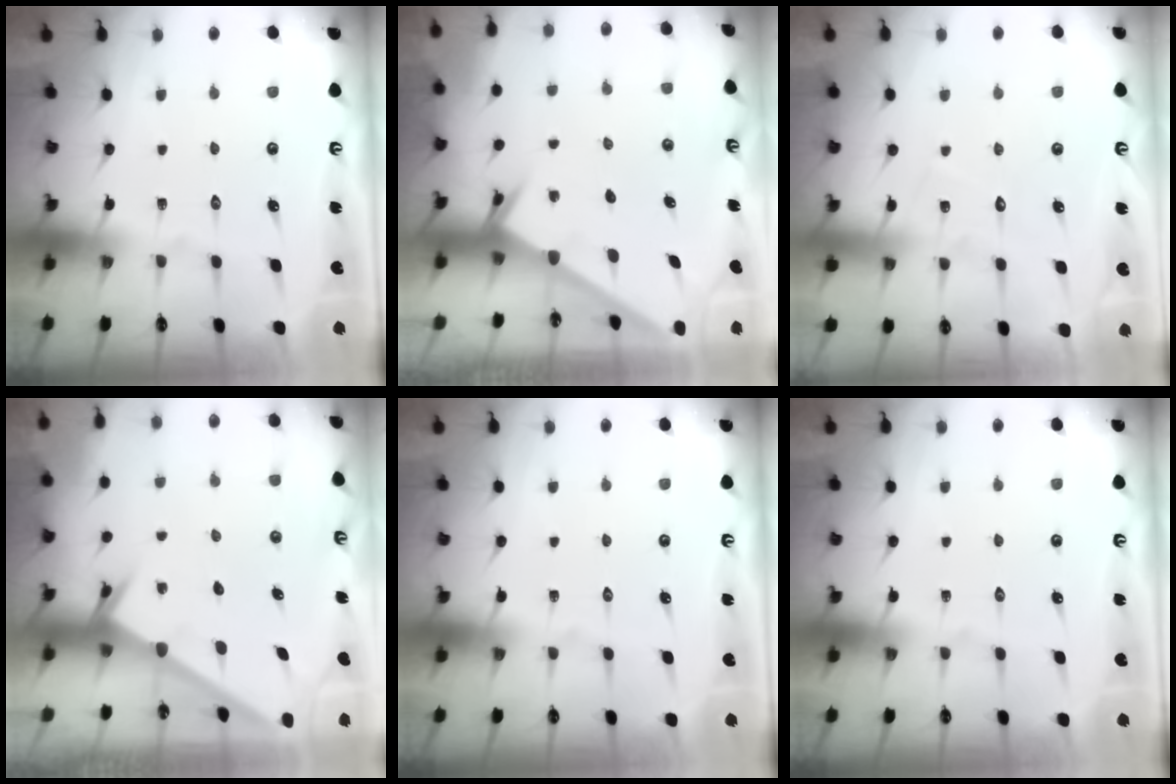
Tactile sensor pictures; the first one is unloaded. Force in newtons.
{"total": 2.4, "press": 2.4, "slide": 0.2}
{"total": 5.1, "press": 5.1, "slide": 0.6}
{"total": 2.4, "press": 2.4, "slide": 0.2}
{"total": 0.0}
{"total": 0.0}